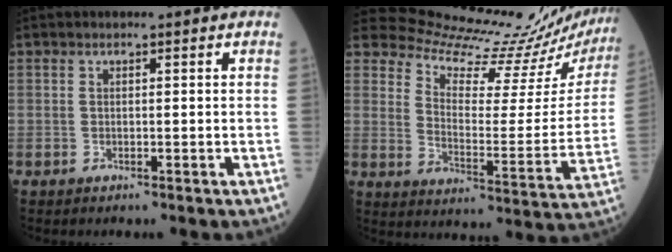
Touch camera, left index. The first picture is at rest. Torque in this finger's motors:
{"motor_torque": [0.89, -1.27, 0.02, -0.04]}